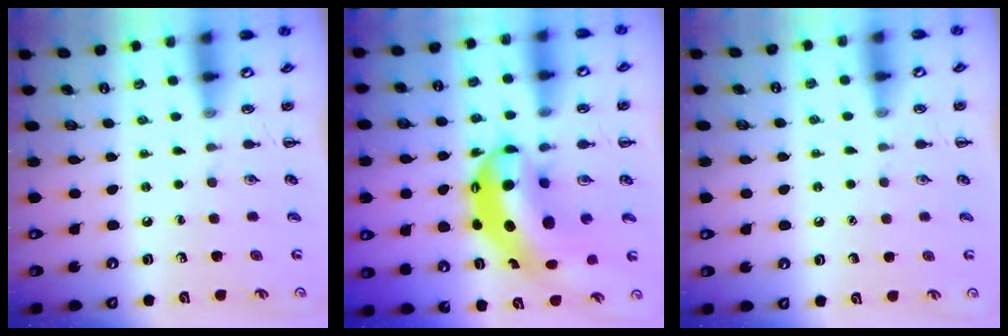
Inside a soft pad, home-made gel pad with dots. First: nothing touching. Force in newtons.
{"total": 13.8, "press": 13.3, "slide": 3.4}
{"total": 1.4, "press": 1.4, "slide": 0.1}